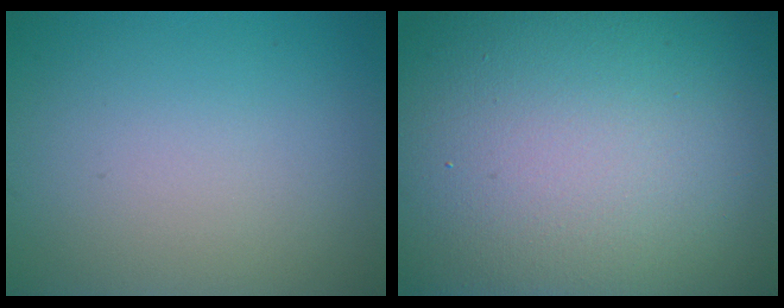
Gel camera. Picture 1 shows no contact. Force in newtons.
{"total": 23.3, "press": 23.3, "slide": 1.2}